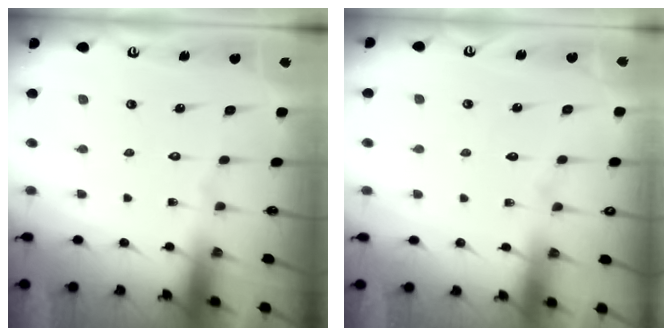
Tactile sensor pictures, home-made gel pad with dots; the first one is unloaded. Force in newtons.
{"total": 2.8, "press": 2.8, "slide": 0.4}